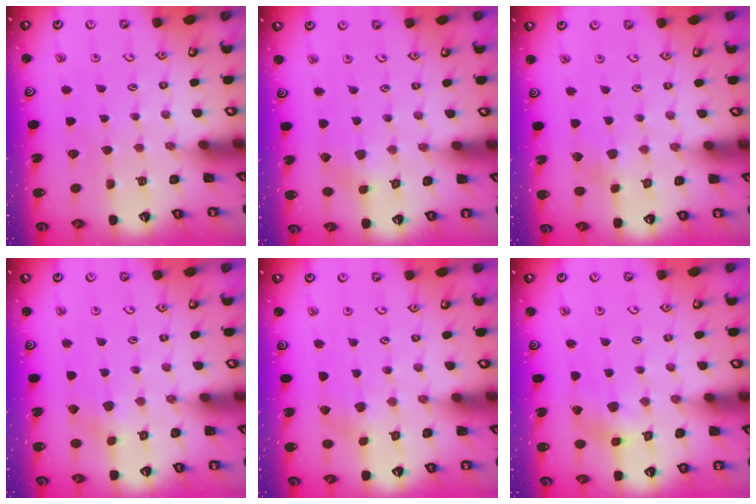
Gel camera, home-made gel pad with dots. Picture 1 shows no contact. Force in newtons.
{"total": 1.9, "press": 1.9, "slide": 0.2}
{"total": 2.3, "press": 2.3, "slide": 0.4}
{"total": 2.5, "press": 2.4, "slide": 0.2}
{"total": 0.6, "press": 0.6, "slide": 0.1}
{"total": 2.8, "press": 2.7, "slide": 0.4}